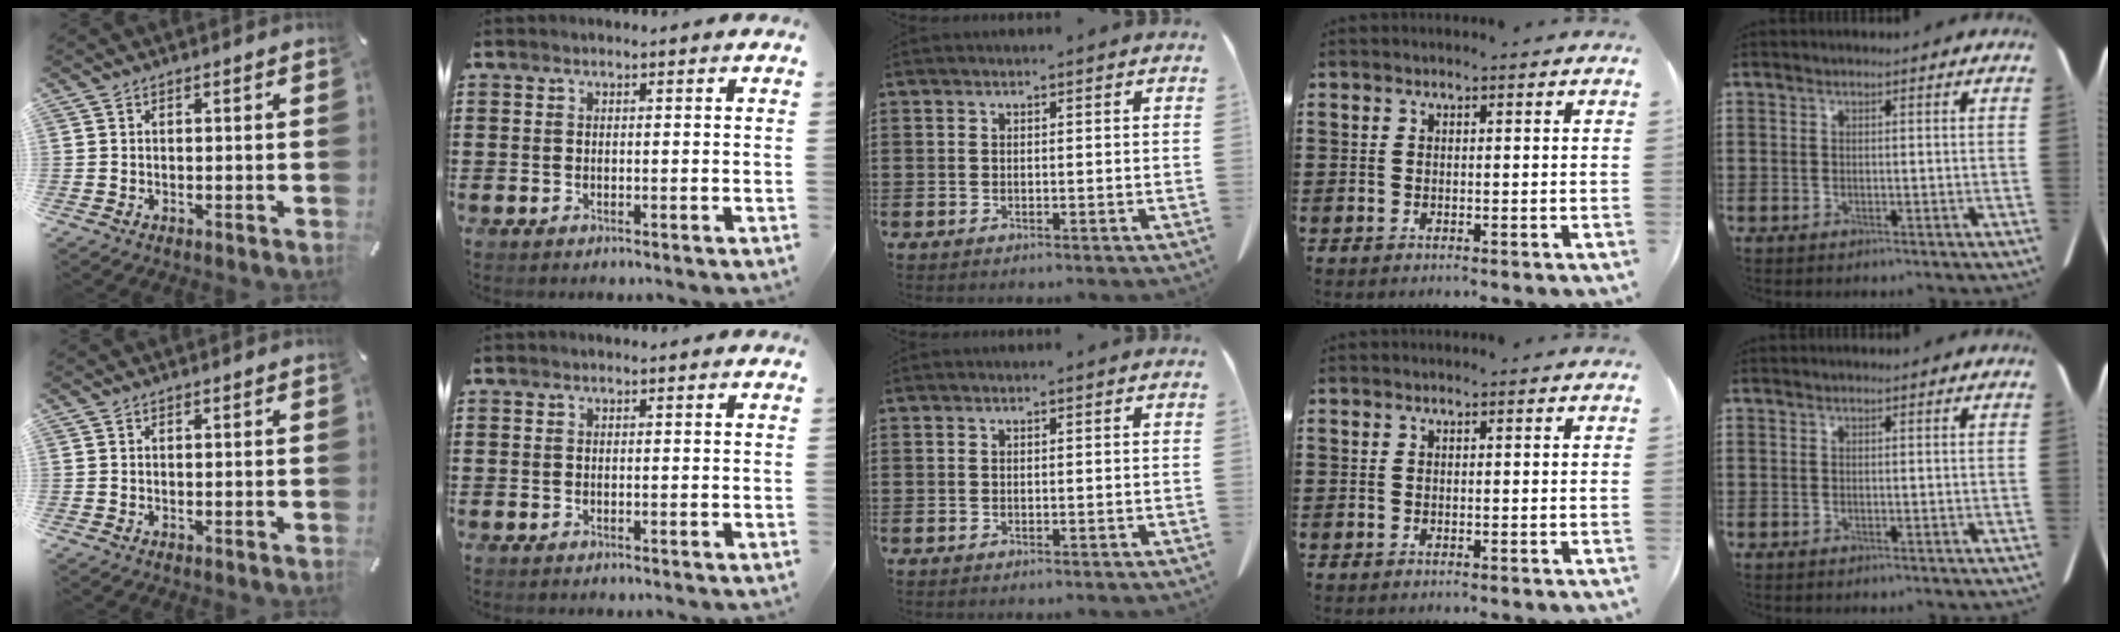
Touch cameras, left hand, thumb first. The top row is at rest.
{}